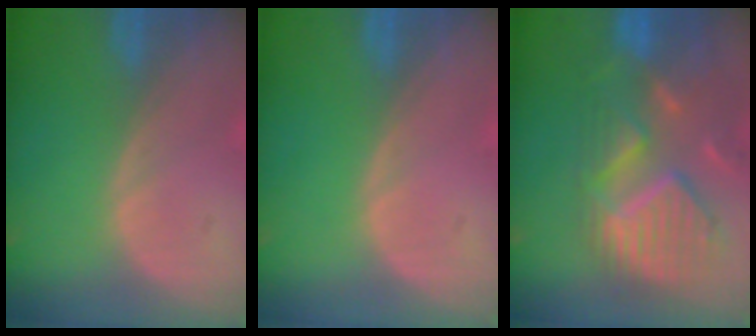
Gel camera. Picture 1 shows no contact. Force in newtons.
{"total": 0.0}
{"total": 12.1, "press": 10.4, "slide": 6.2}